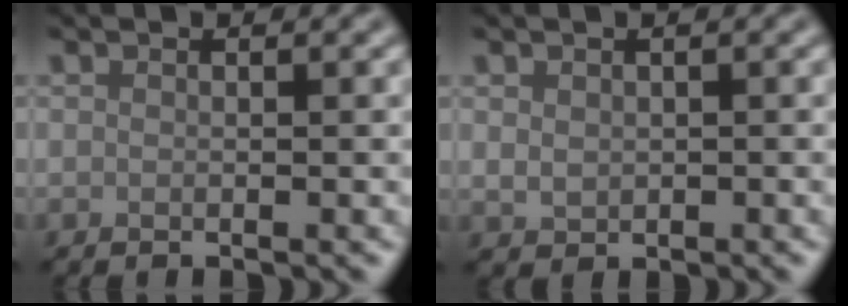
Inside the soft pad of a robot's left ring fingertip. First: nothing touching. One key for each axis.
{"total": 1.2, "fx": 0.3, "fy": 1.0, "fz": 0.6, "tx": -0.012, "ty": -0.003, "tz": 0.009}